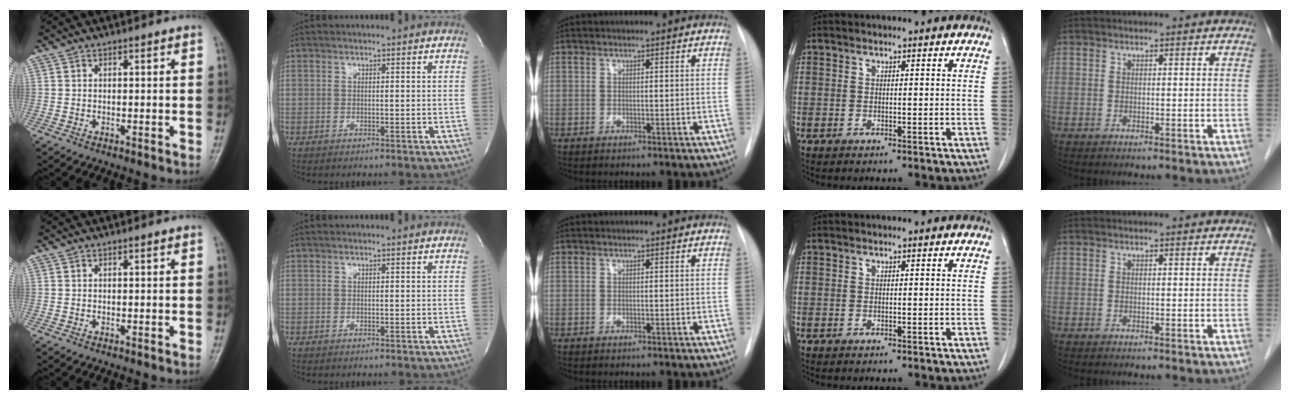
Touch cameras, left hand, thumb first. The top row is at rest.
{}